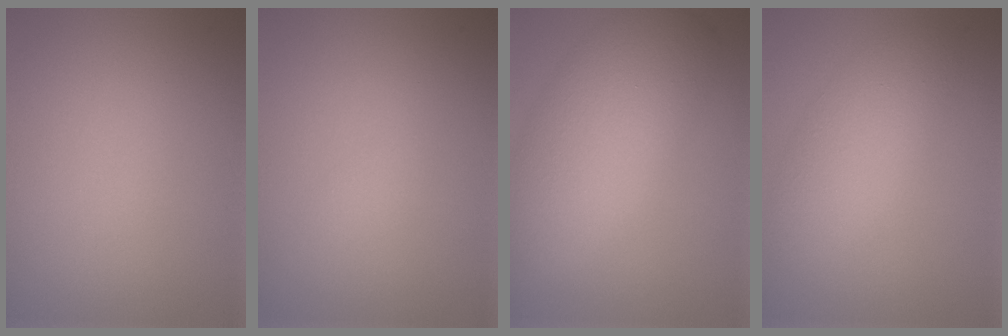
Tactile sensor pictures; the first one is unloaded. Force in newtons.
{"total": 0.7, "press": 0.7, "slide": 0.1}
{"total": 7.3, "press": 7.3, "slide": 0.5}
{"total": 3.8, "press": 3.8, "slide": 0.1}